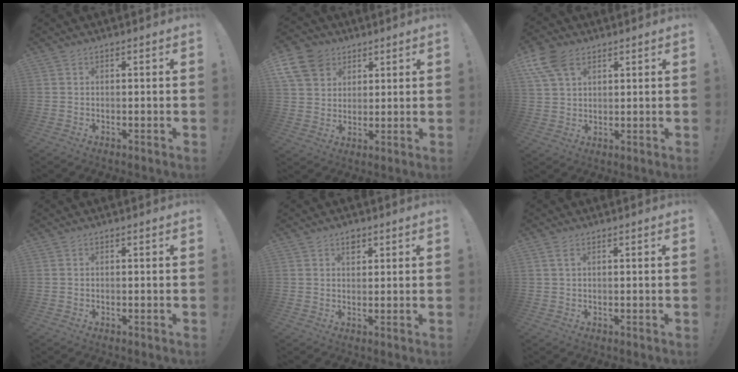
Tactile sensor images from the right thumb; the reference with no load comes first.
{"total": 12.0, "force": [5.7, 9.3, 4.9], "torque": [-0.085, -0.034, 0.116]}
{"total": 9.6, "force": [4.7, 5.9, 5.9], "torque": [-0.112, -0.007, 0.094]}
{"total": 0.0}
{"total": 2.9, "force": [1.8, 2.1, 1.1], "torque": [0.004, -0.012, 0.027]}
{"total": 2.0, "force": [0.7, 0.6, 1.7], "torque": [-0.031, 0.001, 0.012]}